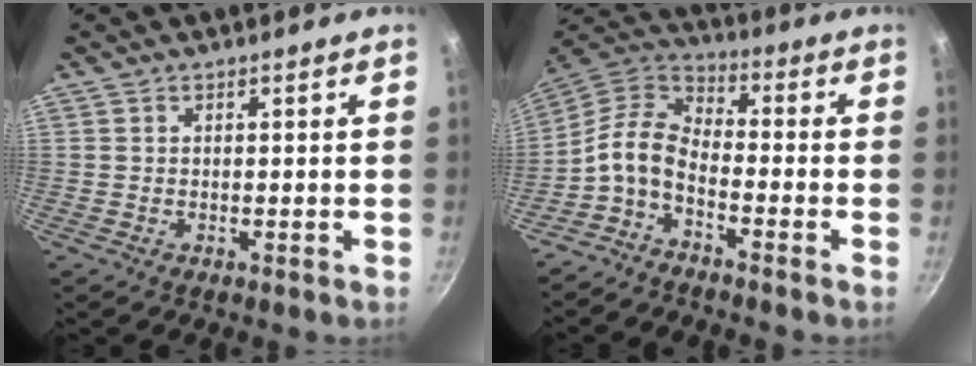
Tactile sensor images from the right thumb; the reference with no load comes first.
{"total": 8.7, "force": [-3.5, 4.7, 6.5], "torque": [-0.144, 0.052, -0.084]}